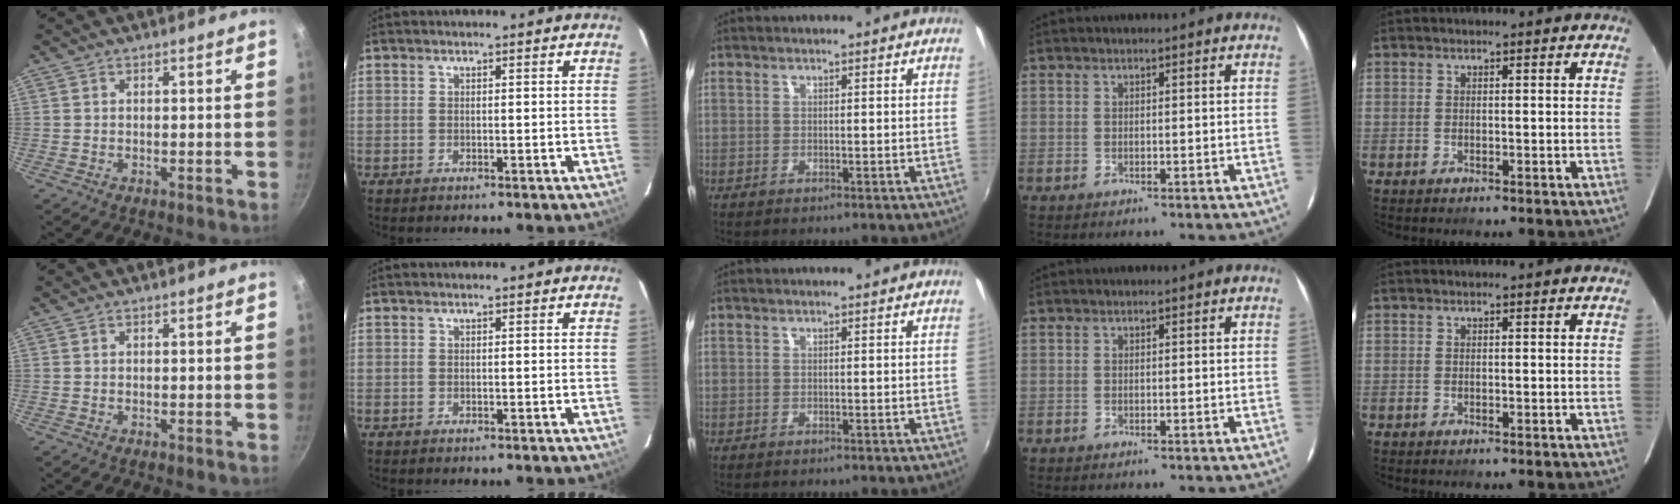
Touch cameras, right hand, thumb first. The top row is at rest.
{}